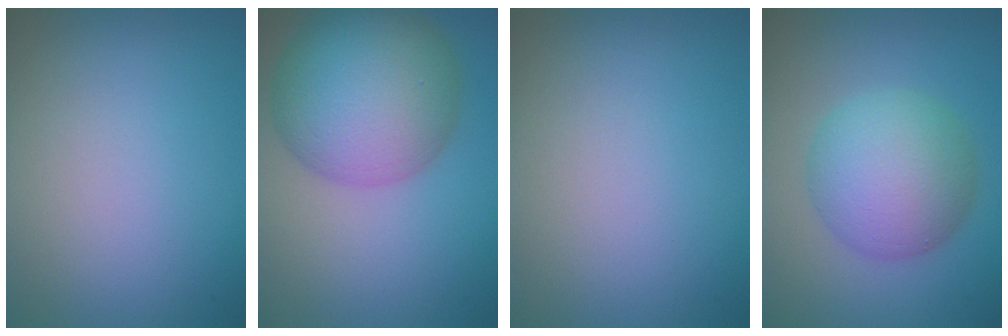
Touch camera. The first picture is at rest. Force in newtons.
{"total": 10.3, "press": 10.3, "slide": 0.2}
{"total": 0.0}
{"total": 6.8, "press": 6.7, "slide": 0.1}